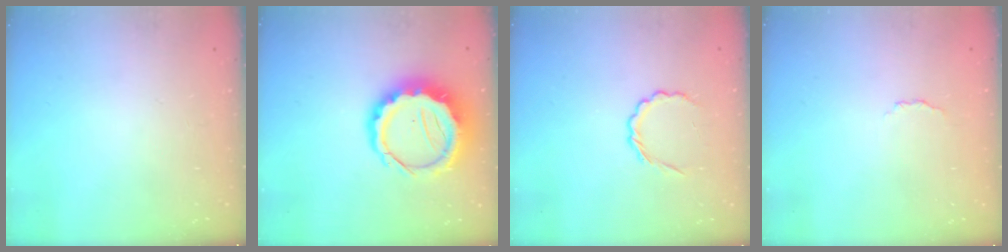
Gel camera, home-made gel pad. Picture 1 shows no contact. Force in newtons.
{"total": 11.4, "press": 11.1, "slide": 2.7}
{"total": 4.3, "press": 3.9, "slide": 1.6}
{"total": 2.9, "press": 2.8, "slide": 0.7}